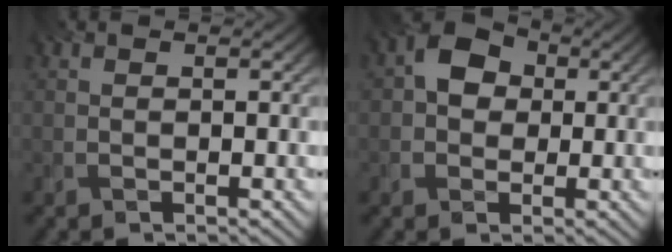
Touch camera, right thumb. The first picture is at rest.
{"total": 5.1, "force": [0.6, 4.2, 2.8], "torque": [-0.053, 0.011, 0.000]}